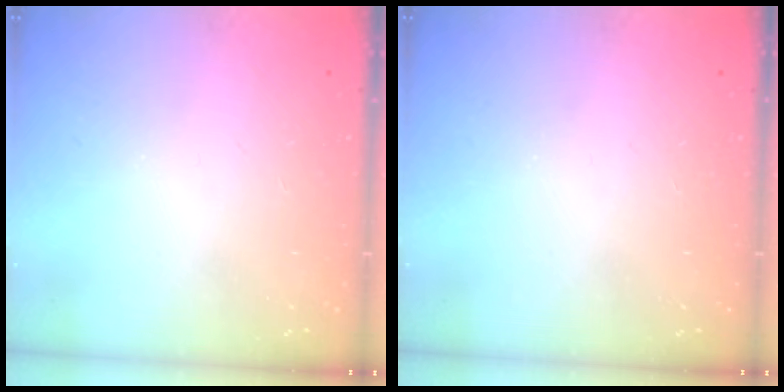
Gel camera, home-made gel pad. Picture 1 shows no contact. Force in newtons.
{"total": 0.0}